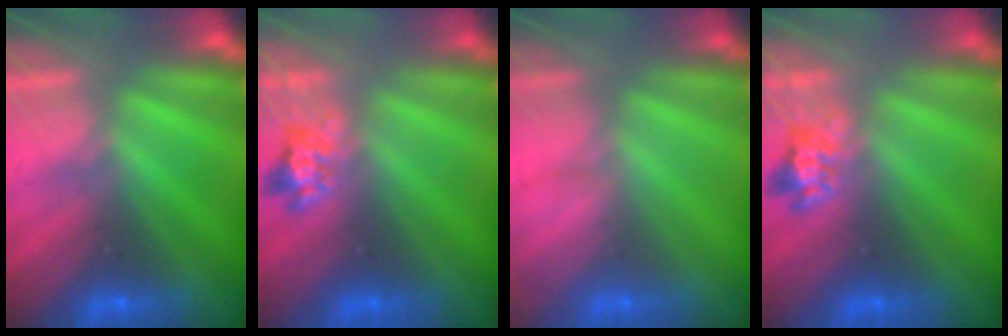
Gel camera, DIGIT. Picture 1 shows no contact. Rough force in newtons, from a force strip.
{"total": 2.4}
{"total": 3.0}
{"total": 2.4}